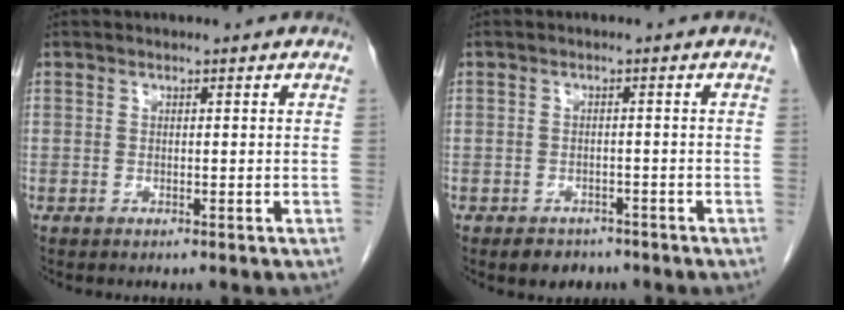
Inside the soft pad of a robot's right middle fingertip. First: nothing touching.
{"total": 3.2, "force": [-2.3, 2.0, 0.7], "torque": [-0.014, 0.005, -0.028]}